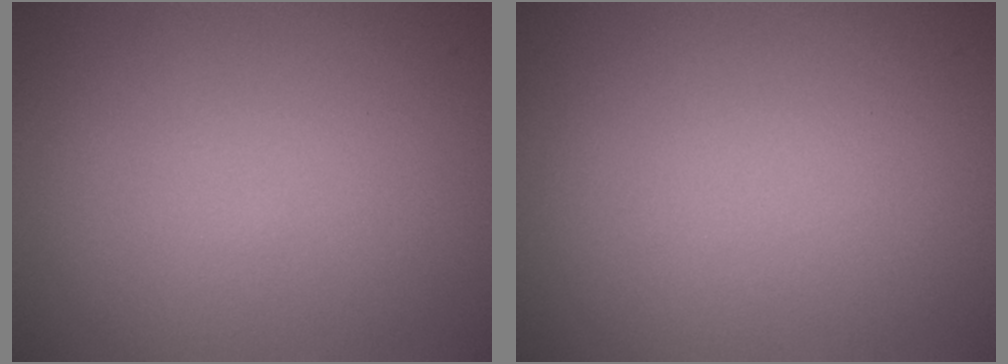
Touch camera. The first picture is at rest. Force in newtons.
{"total": 0.0}